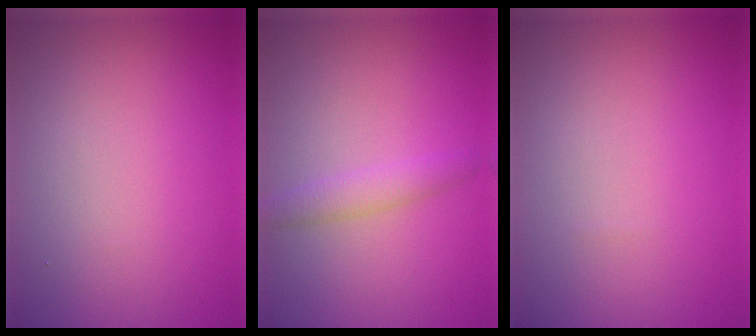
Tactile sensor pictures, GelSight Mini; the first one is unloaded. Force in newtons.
{"total": 1.8, "press": 1.8, "slide": 0.1}
{"total": 0.0}